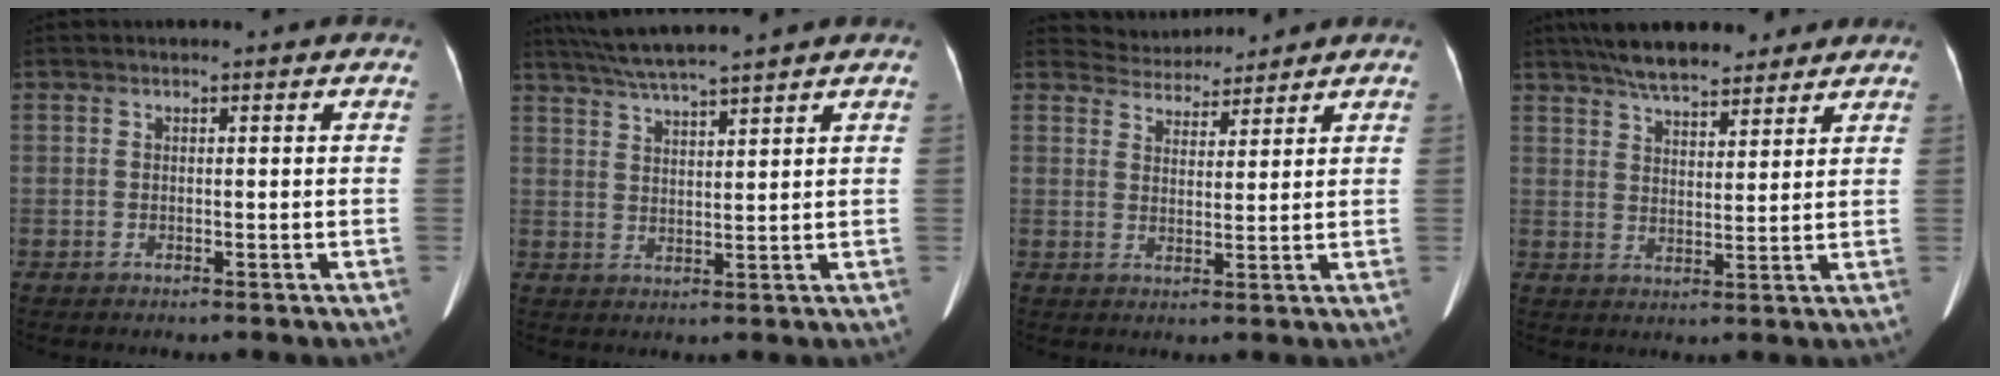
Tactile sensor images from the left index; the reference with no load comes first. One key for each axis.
{"total": 7.6, "fx": 6.7, "fy": -0.8, "fz": 3.6, "tx": -0.065, "ty": 0.027, "tz": 0.107}
{"total": 4.8, "fx": 4.7, "fy": 0.7, "fz": -0.4, "tx": -0.001, "ty": 0.017, "tz": 0.079}
{"total": 9.7, "fx": 8.0, "fy": 2.7, "fz": 4.7, "tx": -0.073, "ty": 0.024, "tz": 0.127}